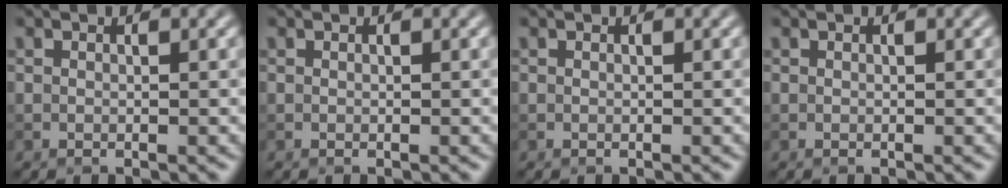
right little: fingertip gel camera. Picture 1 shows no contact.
{"total": 0.0}
{"total": 0.0}
{"total": 0.0}